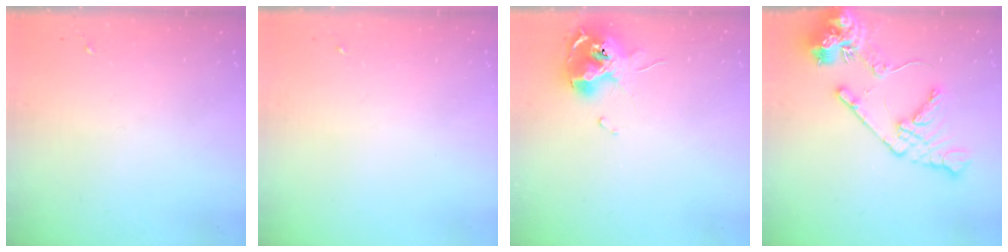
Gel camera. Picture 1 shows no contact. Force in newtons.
{"total": 0.0}
{"total": 12.0, "press": 11.9, "slide": 1.4}
{"total": 15.4, "press": 15.2, "slide": 2.2}